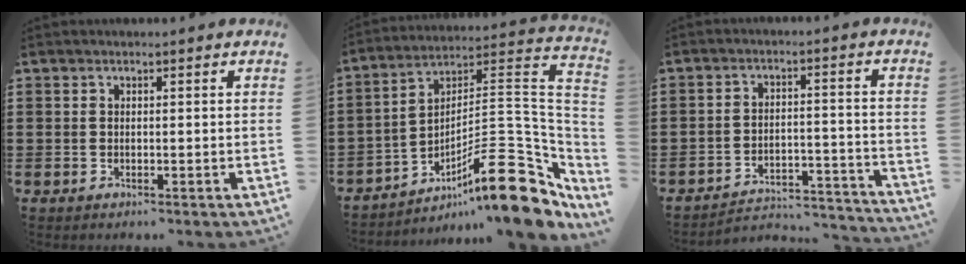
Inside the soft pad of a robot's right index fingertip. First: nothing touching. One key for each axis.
{"total": 17.7, "fx": -9.6, "fy": 4.9, "fz": 14.0, "tx": -0.201, "ty": 0.027, "tz": -0.159}
{"total": 3.8, "fx": -3.5, "fy": 1.0, "fz": 1.0, "tx": -0.023, "ty": 0.002, "tz": -0.075}